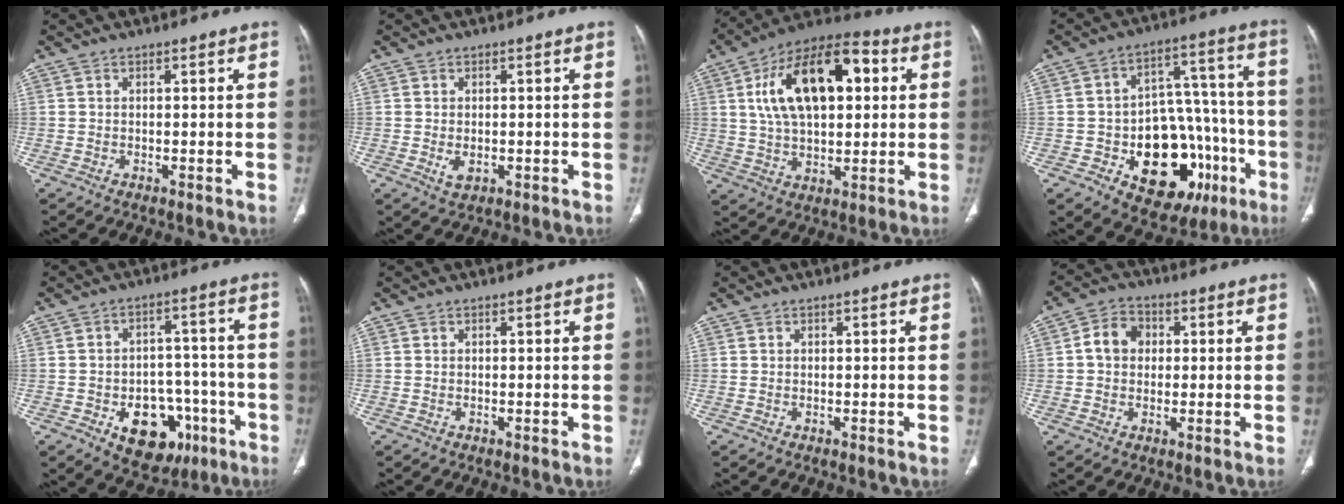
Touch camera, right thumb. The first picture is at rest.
{"total": 2.6, "force": [-0.5, 1.6, 2.0], "torque": [-0.031, -0.002, 0.000]}
{"total": 20.8, "force": [4.9, 10.8, 17.0], "torque": [-0.267, 0.018, 0.075]}
{"total": 24.0, "force": [-8.6, 14.6, 17.0], "torque": [-0.192, 0.063, -0.102]}
{"total": 14.1, "force": [-6.1, 9.6, 8.4], "torque": [-0.074, 0.043, -0.074]}
{"total": 0.0}
{"total": 0.0}
{"total": 4.4, "force": [0.5, 3.6, 2.5], "torque": [-0.035, 0.012, 0.004]}